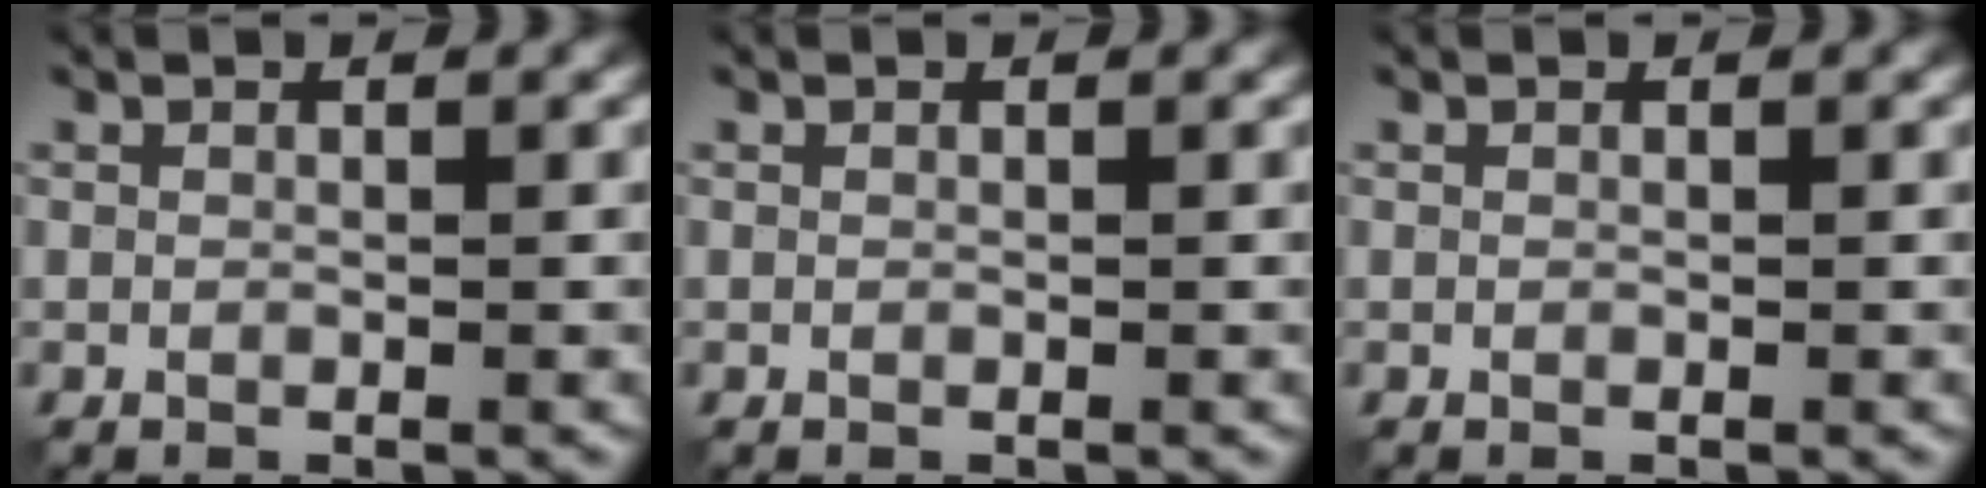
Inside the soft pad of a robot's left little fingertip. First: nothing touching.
{"total": 0.0}
{"total": 0.0}